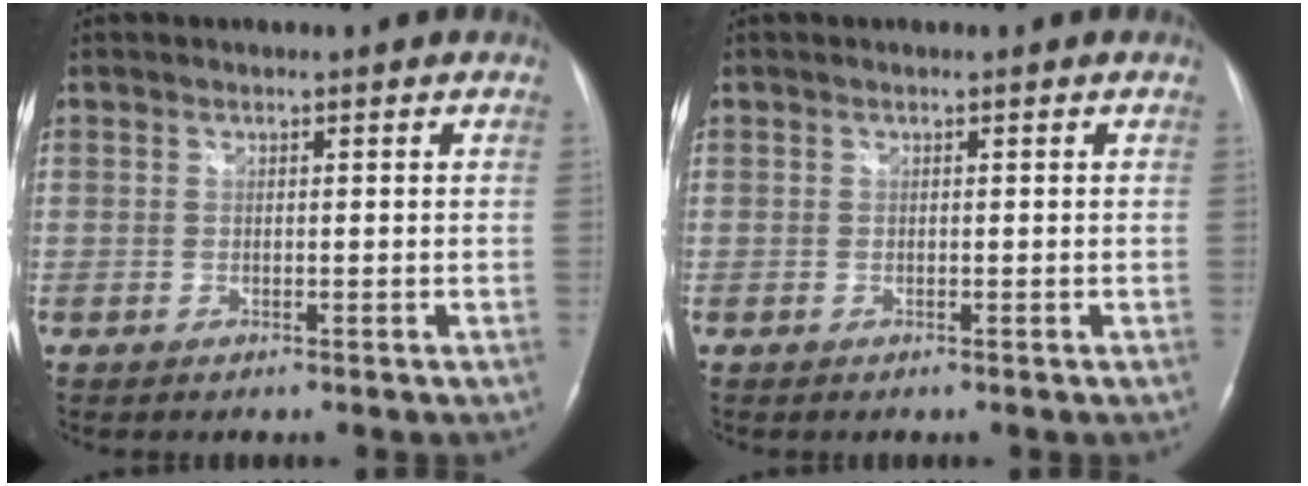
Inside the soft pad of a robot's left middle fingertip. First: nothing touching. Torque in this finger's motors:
{"motor_torque": [0.66, -0.76, 0.03, 0.00]}